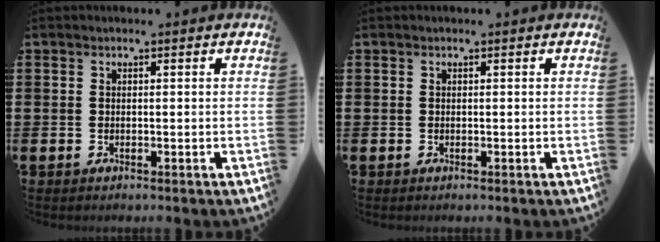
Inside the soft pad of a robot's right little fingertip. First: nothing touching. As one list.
[{"total": 0.0}]